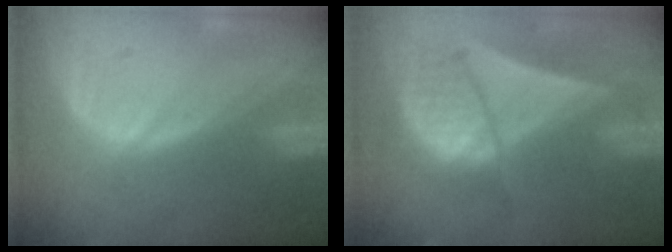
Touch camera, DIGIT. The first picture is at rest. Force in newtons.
{"total": 8.2, "press": 7.5, "slide": 3.3}